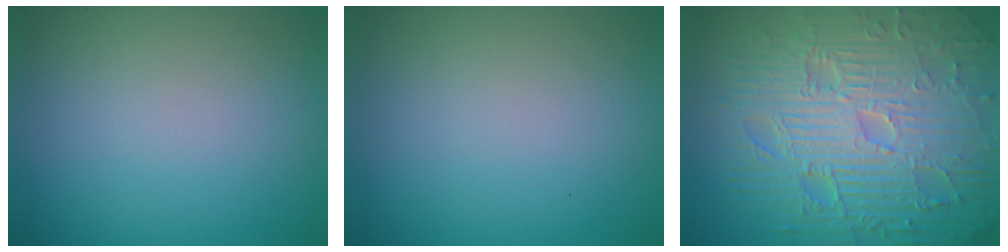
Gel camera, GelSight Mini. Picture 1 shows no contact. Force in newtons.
{"total": 0.0}
{"total": 12.5, "press": 8.0, "slide": 9.7}